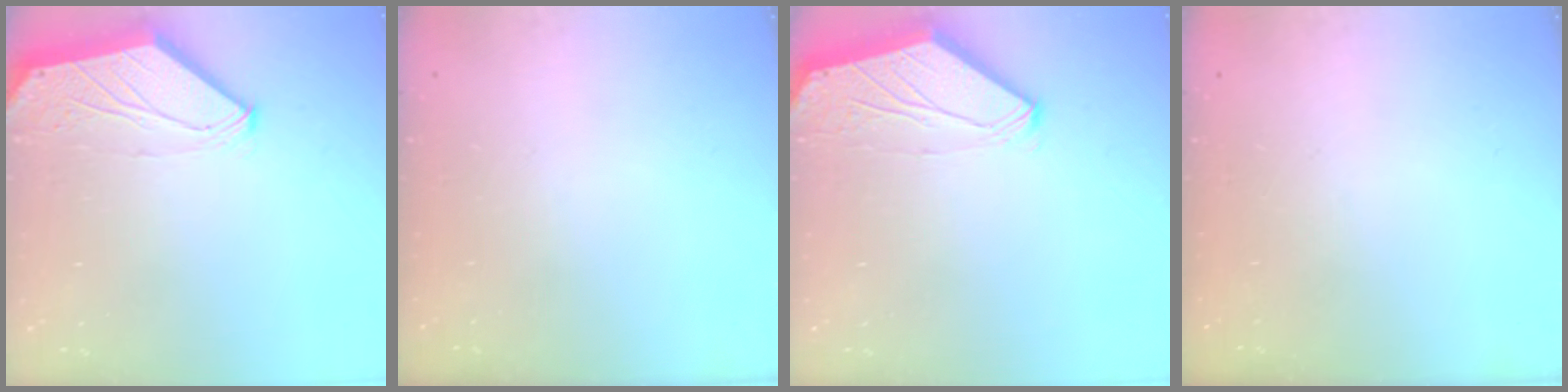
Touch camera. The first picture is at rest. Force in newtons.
{"total": 0.0}
{"total": 0.0}
{"total": 0.0}